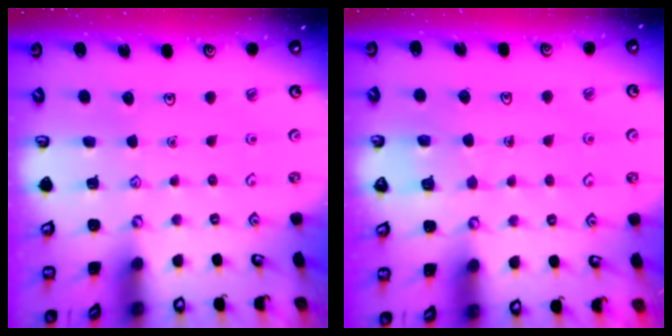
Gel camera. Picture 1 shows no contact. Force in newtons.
{"total": 2.9, "press": 2.9, "slide": 0.2}